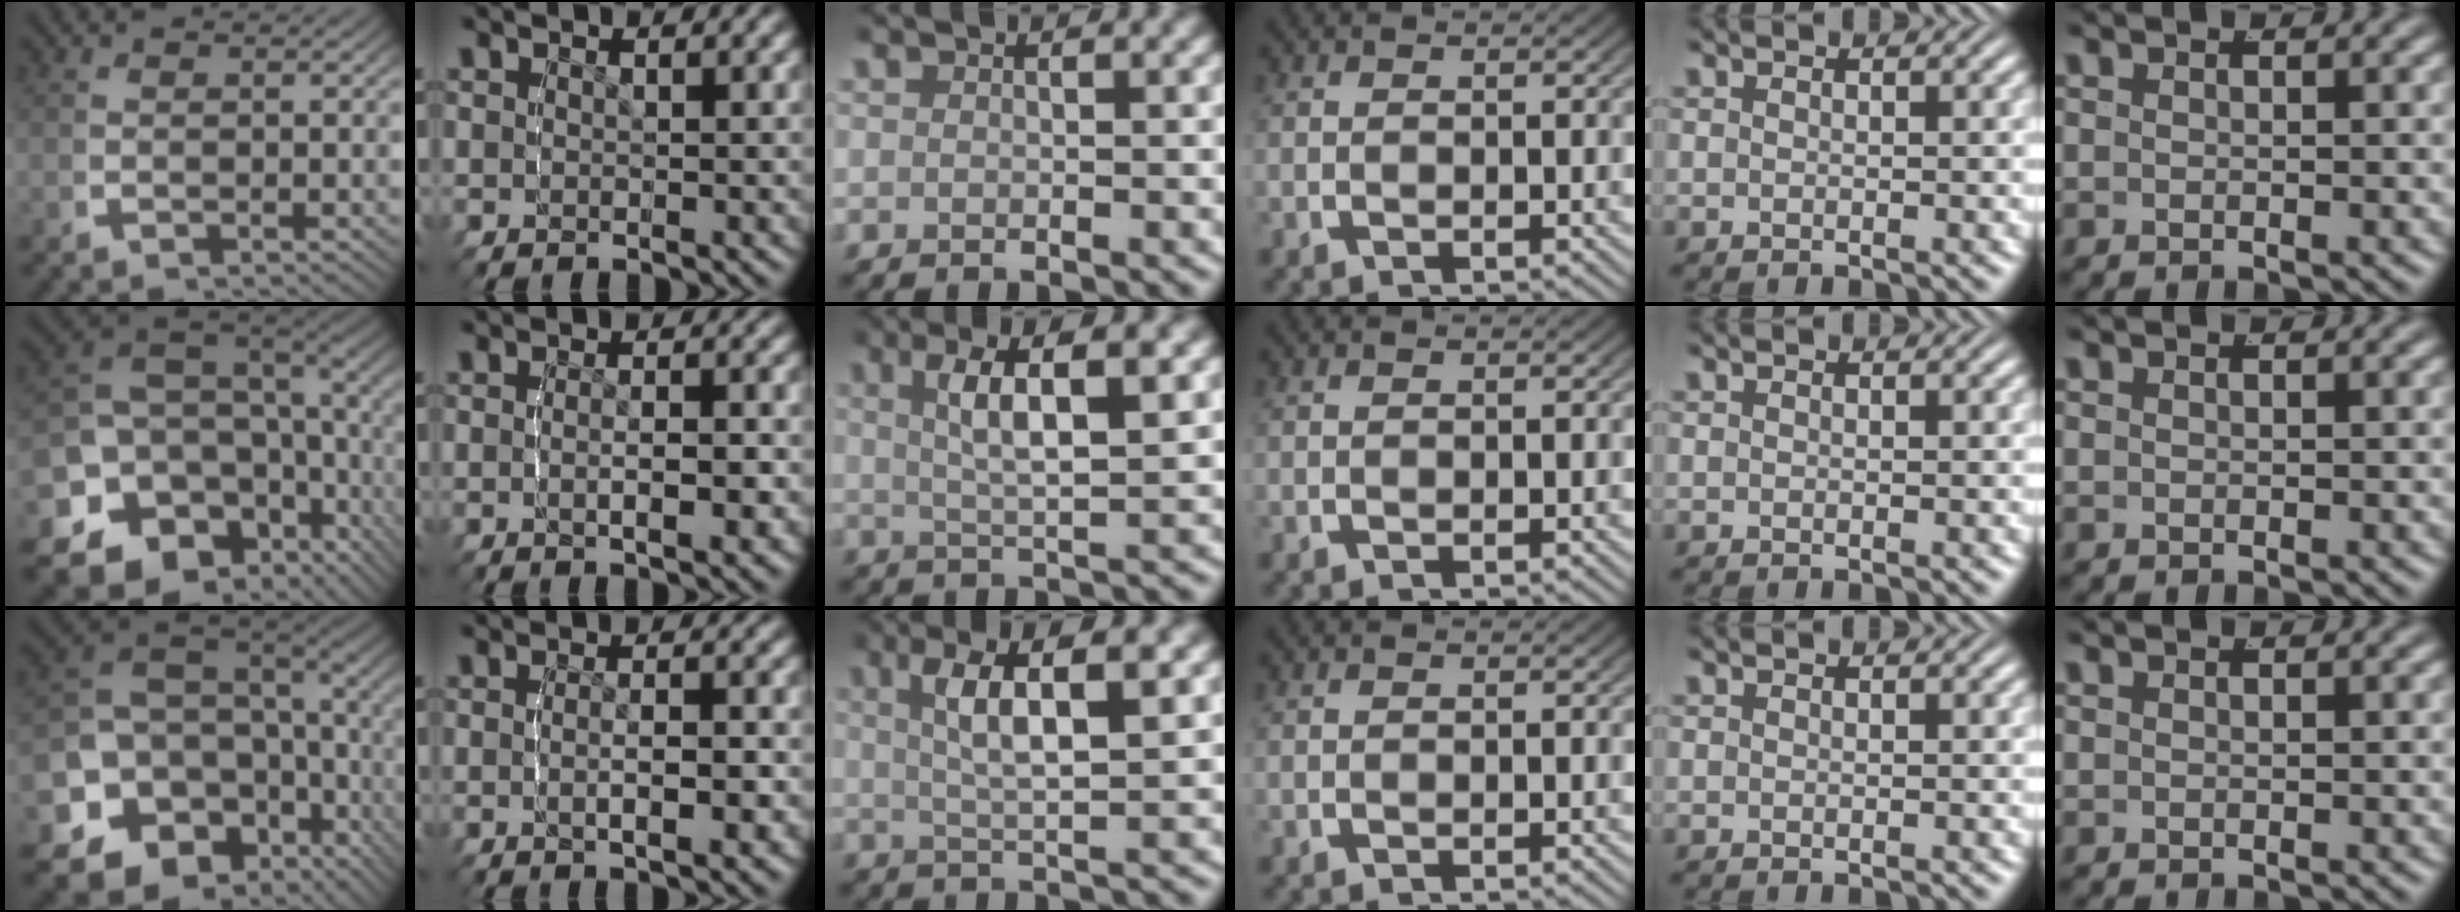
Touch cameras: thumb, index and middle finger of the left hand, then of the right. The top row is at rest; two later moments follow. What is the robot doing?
{"motion": "grasp_and_lifting", "object": "sponge"}